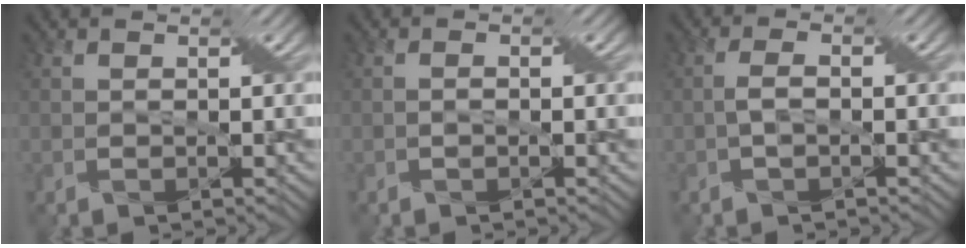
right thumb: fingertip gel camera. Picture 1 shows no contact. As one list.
[{"total": 0.6, "force": [-0.4, 0.1, 0.4], "torque": [-0.006, 0.002, -0.011]}, {"total": 1.5, "force": [-0.6, 0.4, 1.3], "torque": [-0.032, 0.006, -0.015]}]